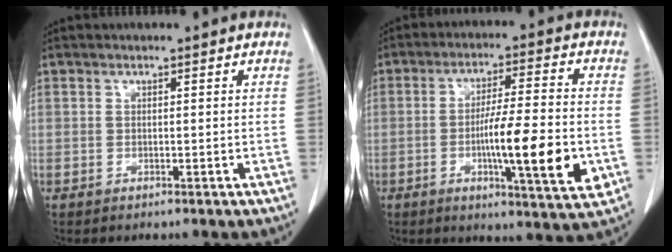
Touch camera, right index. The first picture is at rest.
{"total": 14.0, "force": [-3.2, 1.0, 13.6], "torque": [-0.212, -0.012, -0.050]}